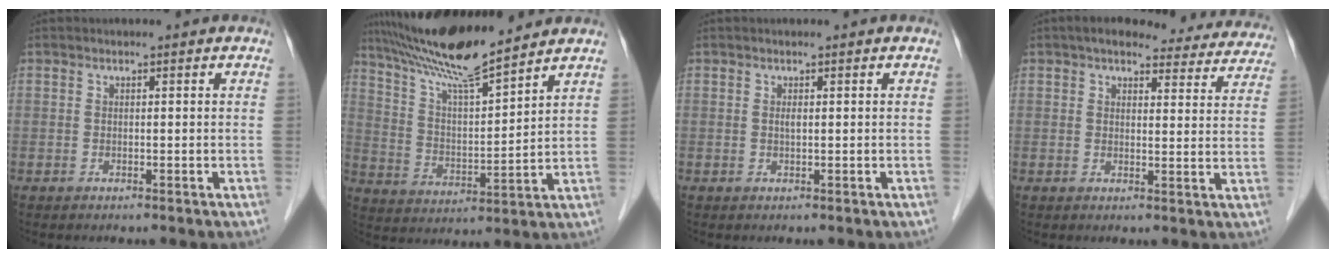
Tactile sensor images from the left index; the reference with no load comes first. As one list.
[{"total": 13.3, "force": [11.9, -0.1, 6.1], "torque": [-0.116, 0.005, 0.220]}, {"total": 0.6, "force": [0.2, 0.1, 0.5], "torque": [-0.013, -0.001, 0.004]}, {"total": 18.4, "force": [16.3, 5.3, 6.5], "torque": [-0.066, 0.011, 0.178]}]